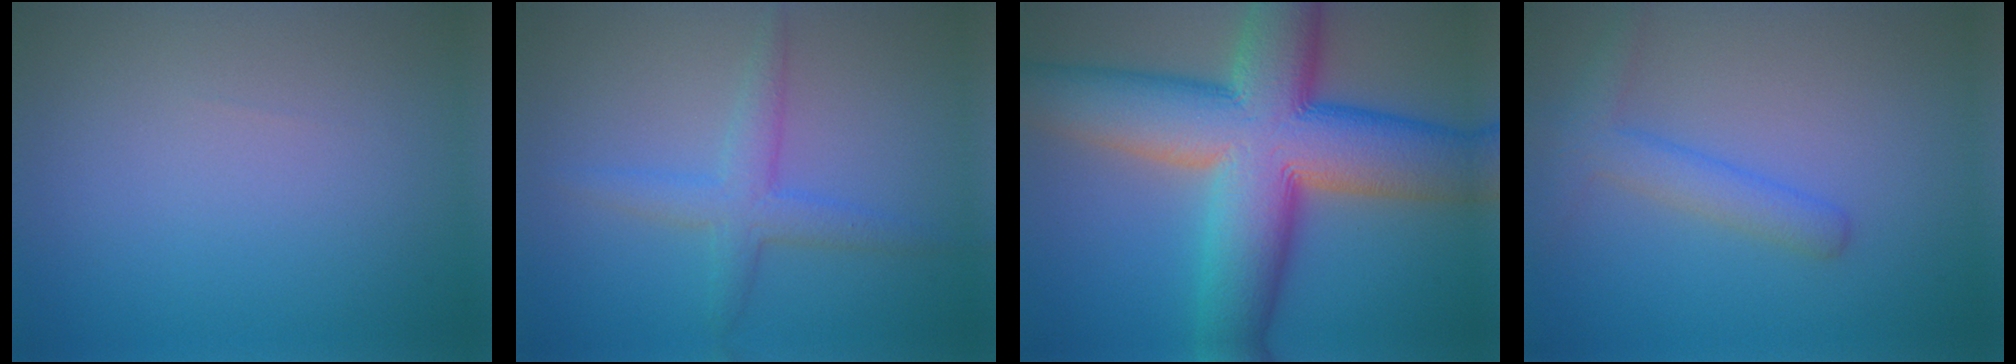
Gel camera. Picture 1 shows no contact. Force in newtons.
{"total": 2.9, "press": 2.9, "slide": 0.2}
{"total": 15.7, "press": 15.7, "slide": 0.4}
{"total": 2.9, "press": 2.9, "slide": 0.2}